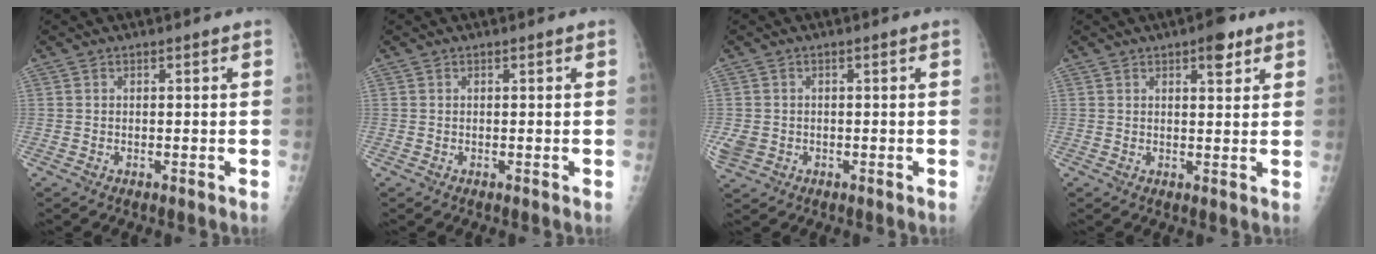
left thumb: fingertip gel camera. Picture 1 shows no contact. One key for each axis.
{"total": 0.0}
{"total": 3.4, "fx": -0.6, "fy": 2.9, "fz": 1.7, "tx": -0.040, "ty": -0.001, "tz": -0.004}
{"total": 4.7, "fx": 2.8, "fy": 1.8, "fz": 3.3, "tx": -0.033, "ty": -0.012, "tz": 0.035}